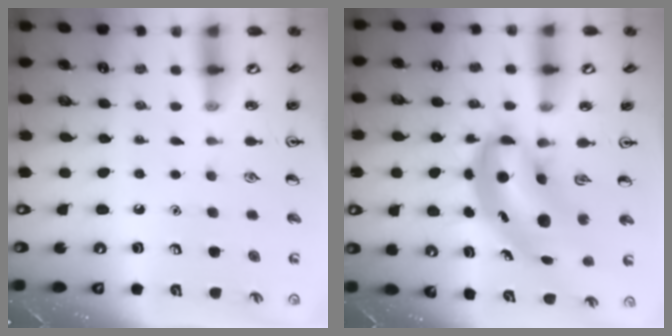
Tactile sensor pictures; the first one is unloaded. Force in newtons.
{"total": 7.5, "press": 7.2, "slide": 2.0}